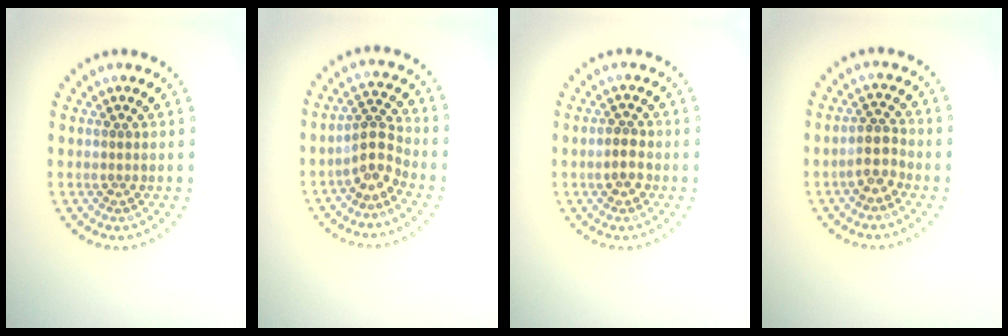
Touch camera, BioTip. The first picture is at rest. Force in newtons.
{"total": 2.7, "press": 2.2, "slide": 1.6}
{"total": 2.1, "press": 2.0, "slide": 0.4}
{"total": 2.6, "press": 2.3, "slide": 1.3}